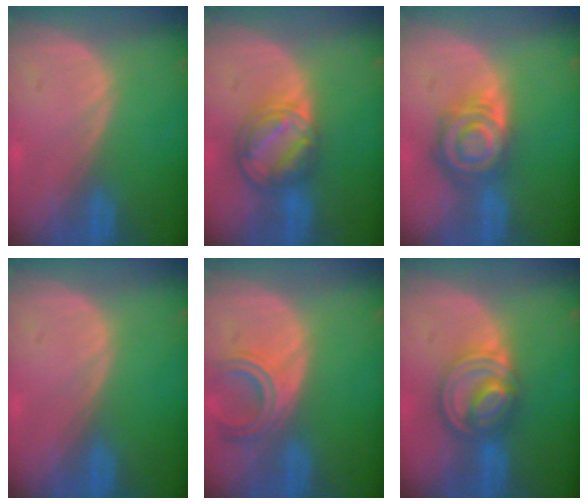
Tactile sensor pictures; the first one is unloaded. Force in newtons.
{"total": 8.1, "press": 7.0, "slide": 4.2}
{"total": 8.0, "press": 7.1, "slide": 3.8}
{"total": 0.0}
{"total": 5.4, "press": 5.0, "slide": 2.0}
{"total": 8.1, "press": 7.0, "slide": 4.1}